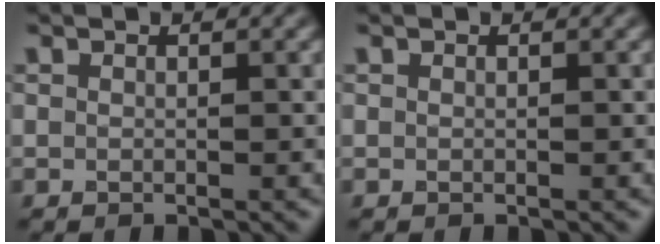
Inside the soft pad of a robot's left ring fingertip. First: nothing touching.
{"total": 0.0}